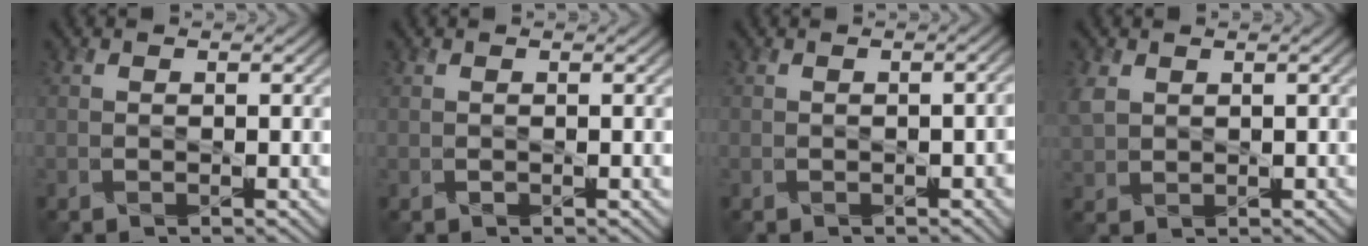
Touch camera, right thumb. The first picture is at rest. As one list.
[{"total": 0.0}, {"total": 1.8, "force": [-0.5, 0.7, 1.6], "torque": [-0.023, 0.000, -0.005]}, {"total": 3.4, "force": [1.2, 2.5, 1.9], "torque": [-0.058, 0.000, 0.027]}]